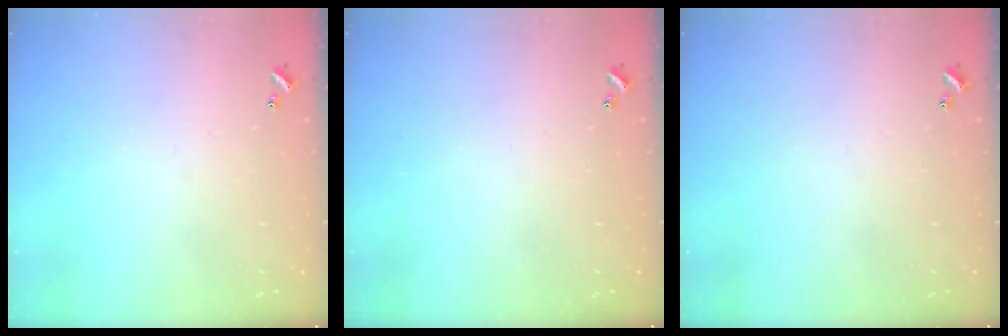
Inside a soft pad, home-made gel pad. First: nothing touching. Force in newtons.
{"total": 0.0}
{"total": 0.0}